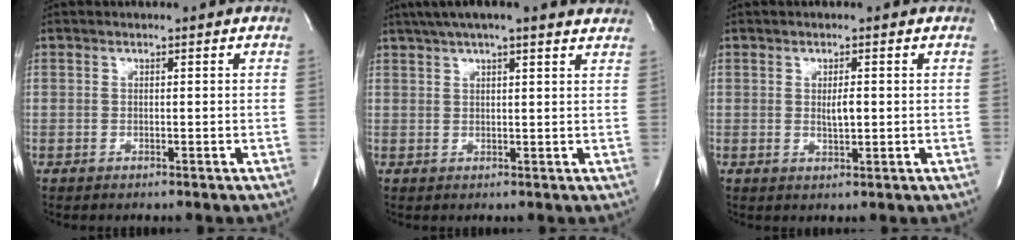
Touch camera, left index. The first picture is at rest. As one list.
[{"total": 14.1, "force": [11.9, 1.7, 7.5], "torque": [-0.123, 0.044, 0.151]}, {"total": 2.1, "force": [0.3, 0.5, 2.0], "torque": [-0.038, -0.003, 0.008]}]